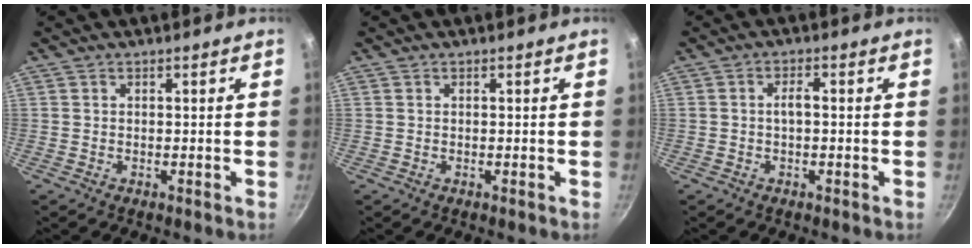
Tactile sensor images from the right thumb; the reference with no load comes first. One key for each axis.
{"total": 0.0}
{"total": 2.0, "fx": -0.3, "fy": 0.8, "fz": 1.8, "tx": -0.037, "ty": 0.013, "tz": -0.007}